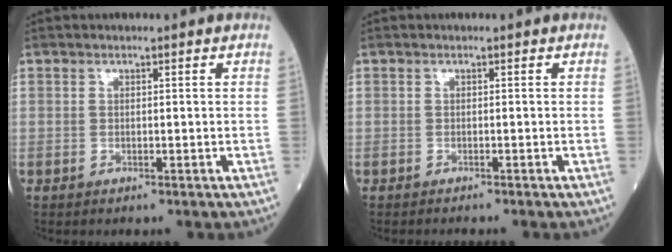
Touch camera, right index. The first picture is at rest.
{"total": 1.4, "force": [-1.2, -0.3, 0.5], "torque": [-0.004, 0.001, -0.017]}